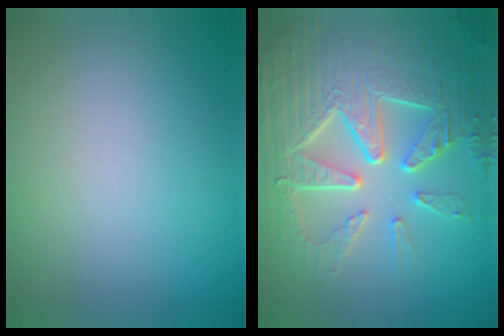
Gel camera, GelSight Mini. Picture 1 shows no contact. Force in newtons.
{"total": 9.6, "press": 6.5, "slide": 7.1}